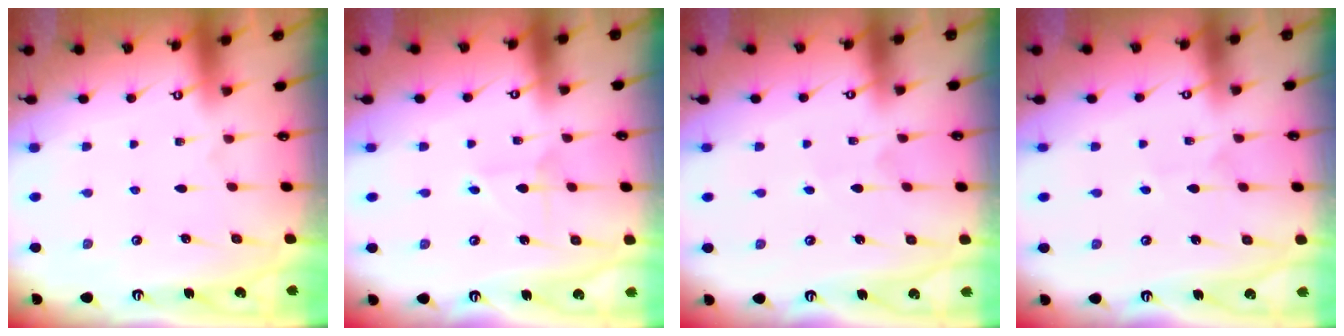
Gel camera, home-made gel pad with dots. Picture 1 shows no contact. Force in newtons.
{"total": 4.0, "press": 4.0, "slide": 0.4}
{"total": 2.7, "press": 2.6, "slide": 0.2}
{"total": 2.9, "press": 2.8, "slide": 0.4}